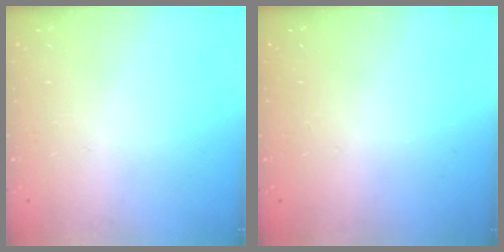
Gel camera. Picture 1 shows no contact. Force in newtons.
{"total": 0.0}